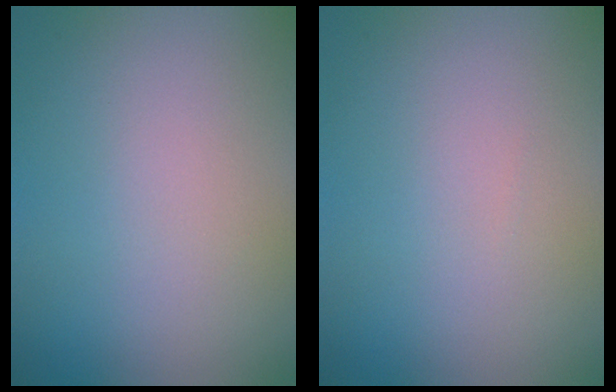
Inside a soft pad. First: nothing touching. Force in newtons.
{"total": 0.0}